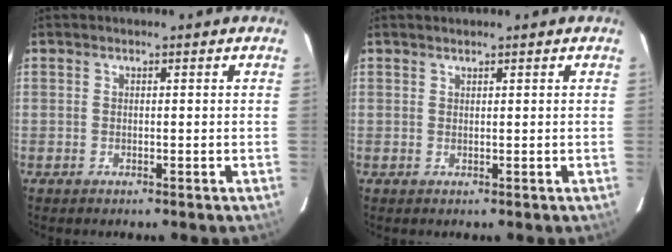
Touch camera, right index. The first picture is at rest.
{"total": 0.7, "force": [0.7, -0.1, 0.2], "torque": [-0.006, 0.001, 0.012]}